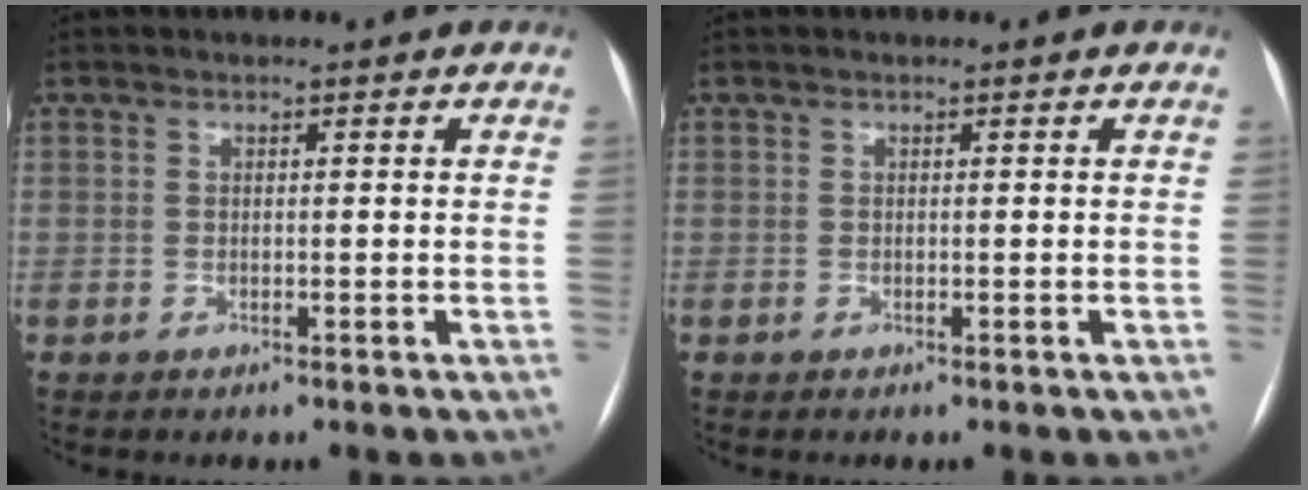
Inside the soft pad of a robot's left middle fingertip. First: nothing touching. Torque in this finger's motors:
{"motor_torque": [-0.01, 0.05, 0.01, 0.00]}